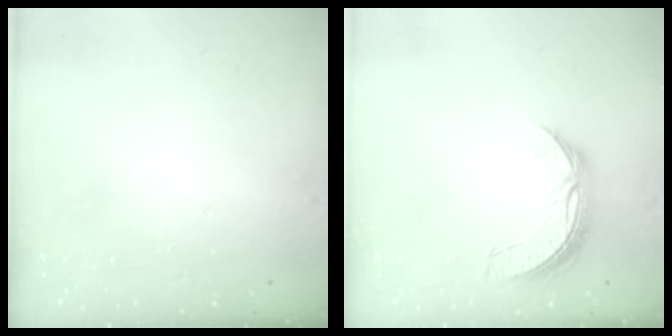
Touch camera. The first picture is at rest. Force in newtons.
{"total": 7.3, "press": 7.3, "slide": 0.2}